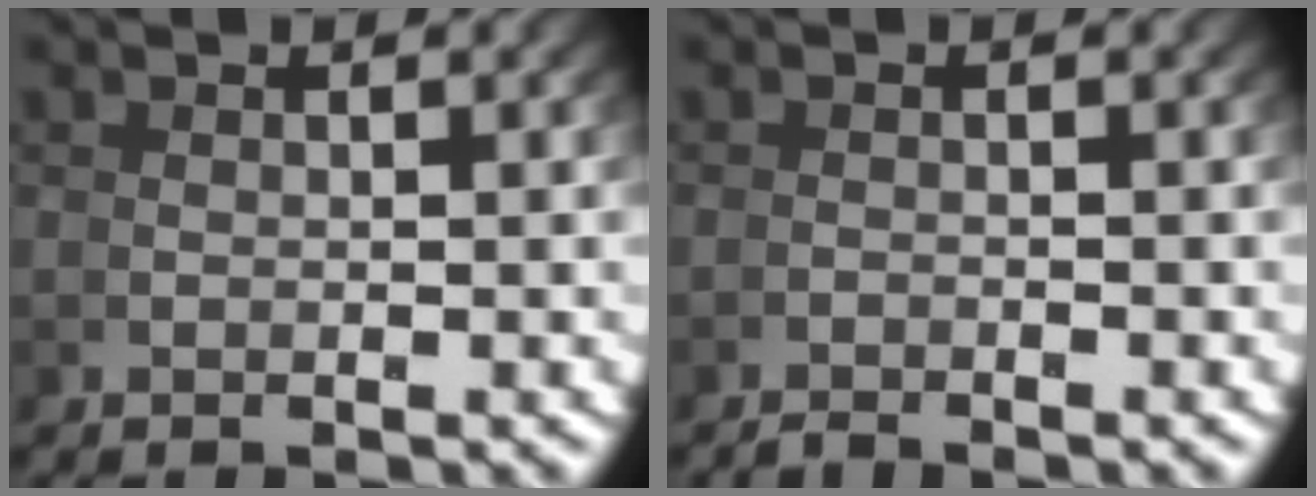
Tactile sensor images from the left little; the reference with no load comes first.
{"total": 1.4, "force": [-1.0, -0.9, -0.5], "torque": [0.016, 0.001, -0.022]}